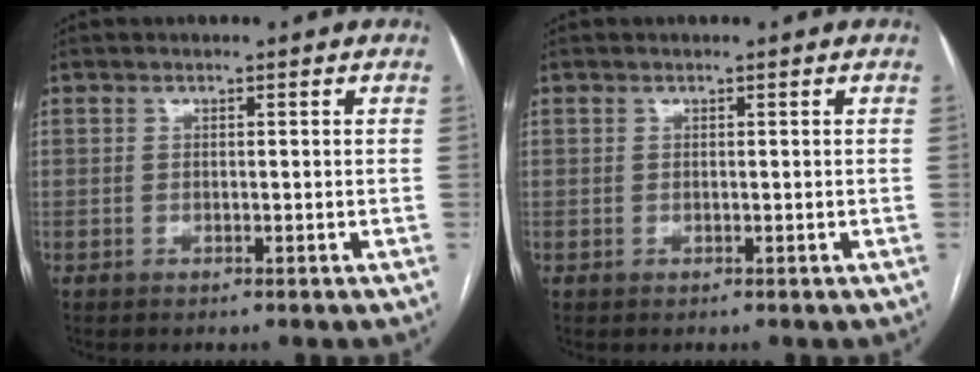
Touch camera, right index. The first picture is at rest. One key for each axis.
{"total": 0.0}